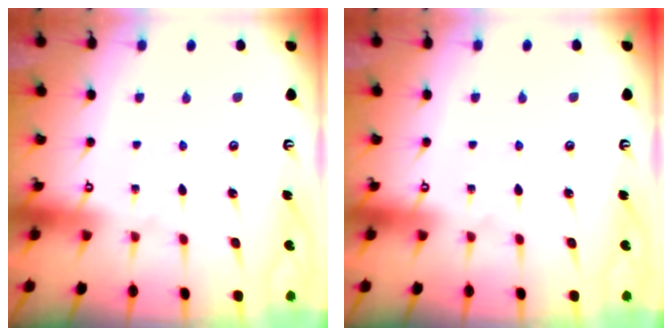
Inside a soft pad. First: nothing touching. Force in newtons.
{"total": 0.0}